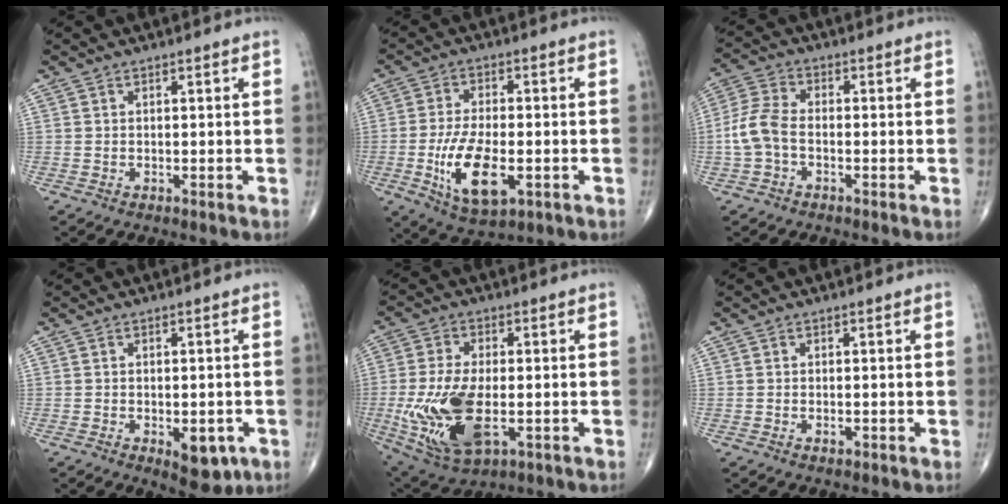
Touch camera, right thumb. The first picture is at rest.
{"total": 12.3, "force": [-3.2, 5.7, 10.4], "torque": [-0.192, -0.004, -0.050]}
{"total": 6.7, "force": [-1.5, 4.0, 5.1], "torque": [-0.118, 0.021, -0.039]}
{"total": 6.6, "force": [-2.3, 3.4, 5.2], "torque": [-0.051, 0.000, -0.020]}
{"total": 16.1, "force": [-3.1, 8.1, 13.6], "torque": [-0.284, -0.008, -0.039]}
{"total": 0.9, "force": [-0.3, 0.5, 0.7], "torque": [-0.011, -0.001, -0.006]}